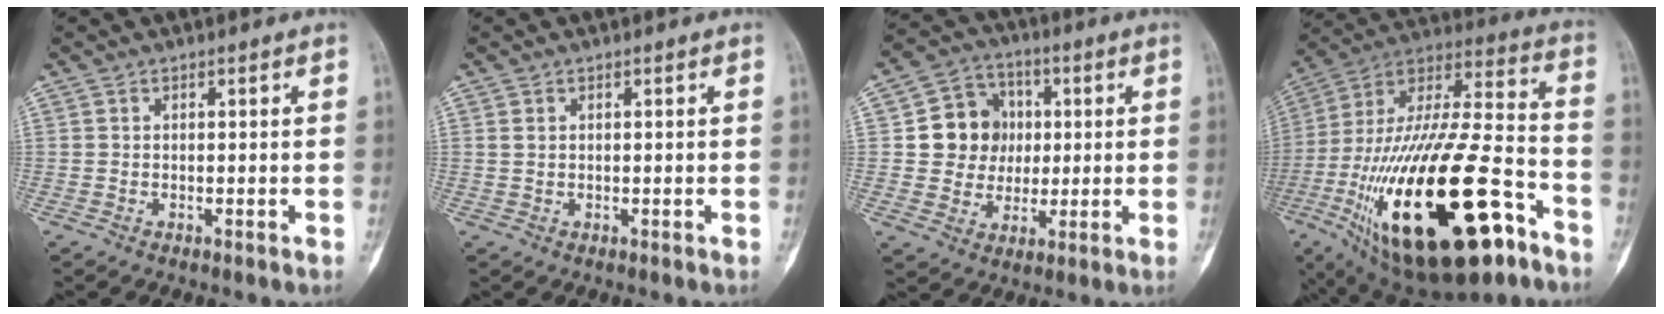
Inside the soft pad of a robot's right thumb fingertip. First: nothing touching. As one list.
[{"total": 0.9, "force": [0.4, 0.6, 0.6], "torque": [-0.012, 0.003, 0.011]}, {"total": 11.0, "force": [1.4, 10.1, 4.1], "torque": [-0.018, 0.008, 0.024]}, {"total": 38.9, "force": [-15.8, 14.9, 32.3], "torque": [-0.621, 0.040, -0.252]}]